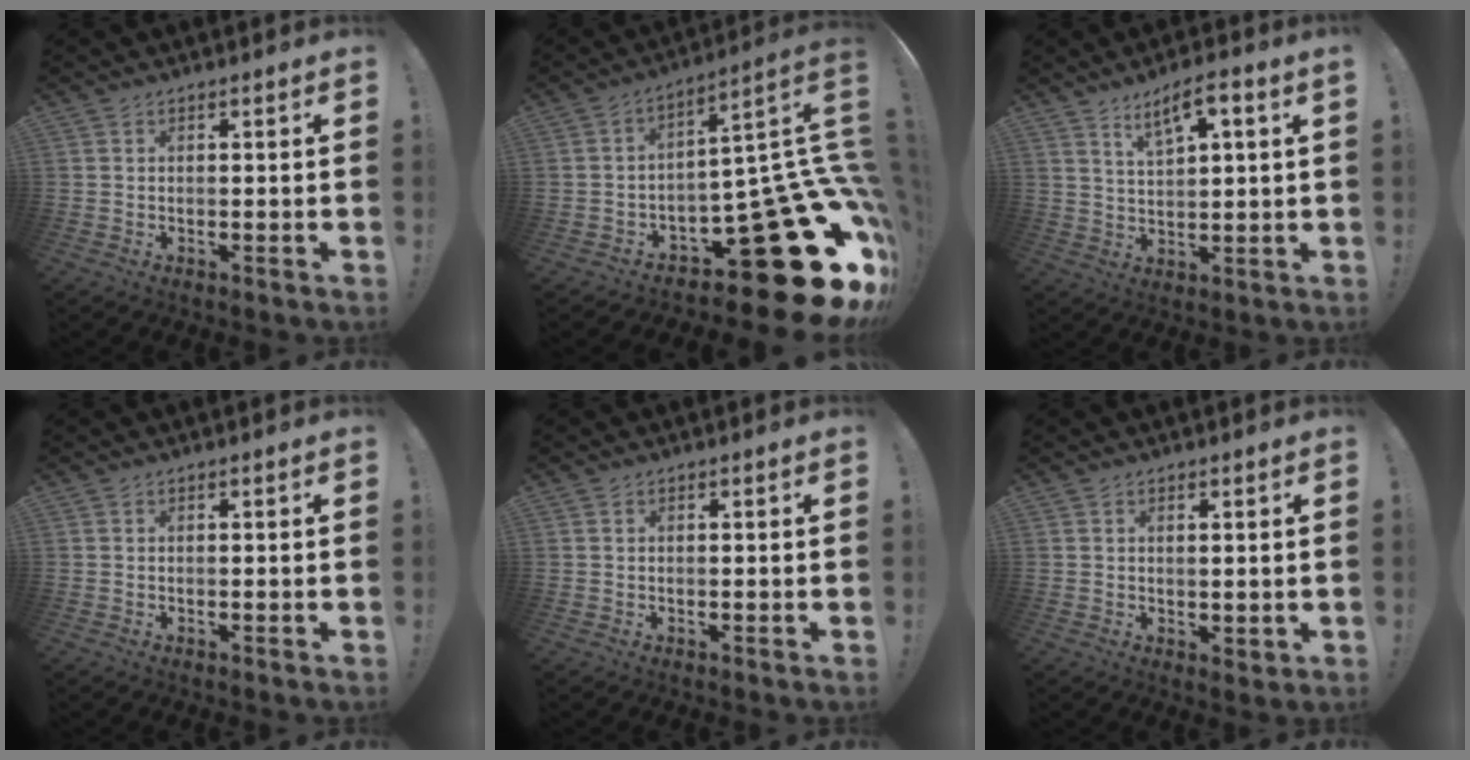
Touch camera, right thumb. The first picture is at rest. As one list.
[{"total": 26.1, "force": [-12.3, 10.1, 20.7], "torque": [-0.209, 0.037, -0.181]}, {"total": 7.0, "force": [4.3, 1.5, 5.4], "torque": [-0.087, -0.017, 0.070]}, {"total": 0.0}, {"total": 0.0}, {"total": 1.9, "force": [1.3, 0.9, 1.1], "torque": [-0.012, -0.006, 0.022]}]